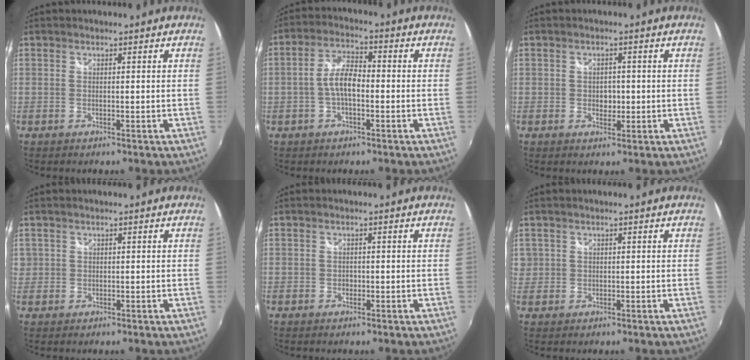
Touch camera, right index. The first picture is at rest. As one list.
[{"total": 5.8, "force": [-1.4, 2.4, 5.1], "torque": [-0.103, 0.015, -0.027]}, {"total": 2.4, "force": [-0.3, 2.0, 1.3], "torque": [-0.019, 0.000, -0.005]}, {"total": 1.8, "force": [0.2, 1.8, 0.1], "torque": [0.002, -0.001, 0.002]}, {"total": 1.0, "force": [-0.4, 0.9, 0.2], "torque": [-0.002, -0.003, -0.004]}, {"total": 2.4, "force": [0.4, 2.3, 0.2], "torque": [0.001, 0.000, 0.006]}]